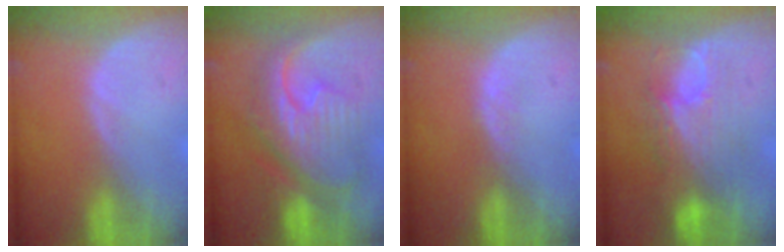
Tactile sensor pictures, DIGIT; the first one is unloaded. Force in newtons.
{"total": 10.7, "press": 10.7, "slide": 0.9}
{"total": 0.8, "press": 0.7, "slide": 0.2}
{"total": 9.1, "press": 8.5, "slide": 3.4}